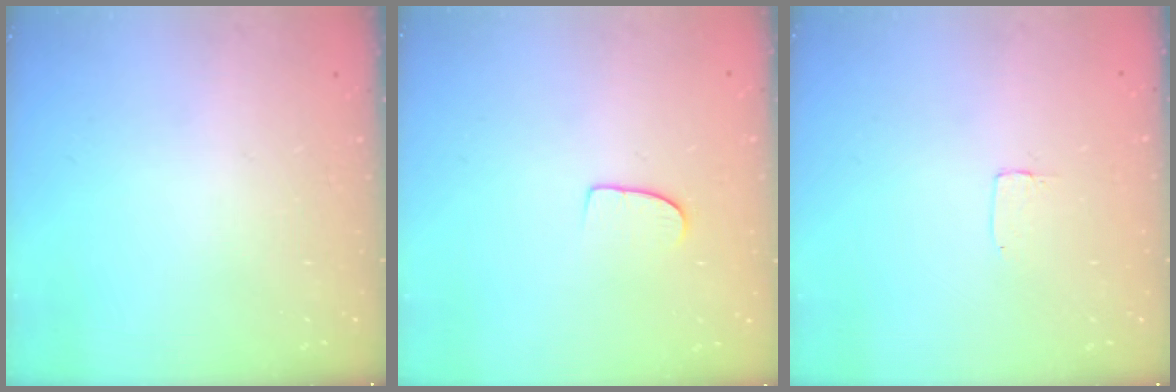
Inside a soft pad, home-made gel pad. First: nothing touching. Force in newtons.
{"total": 6.5, "press": 6.5, "slide": 0.5}
{"total": 1.2, "press": 1.2, "slide": 0.0}